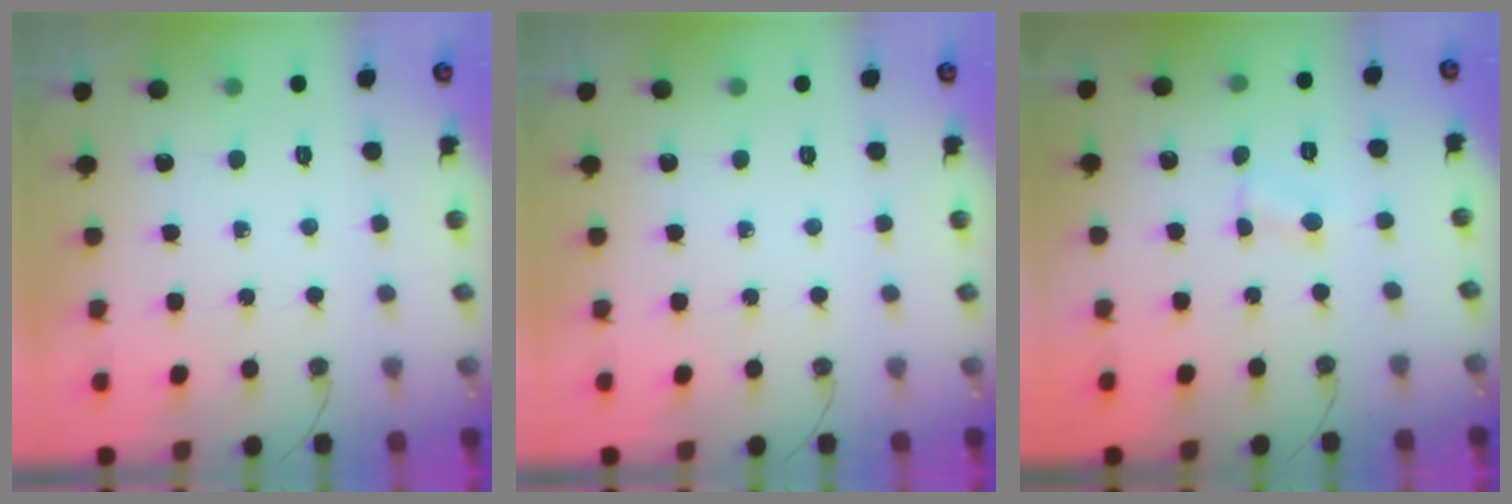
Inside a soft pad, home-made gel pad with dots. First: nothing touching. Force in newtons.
{"total": 0.0}
{"total": 1.4, "press": 1.3, "slide": 0.3}